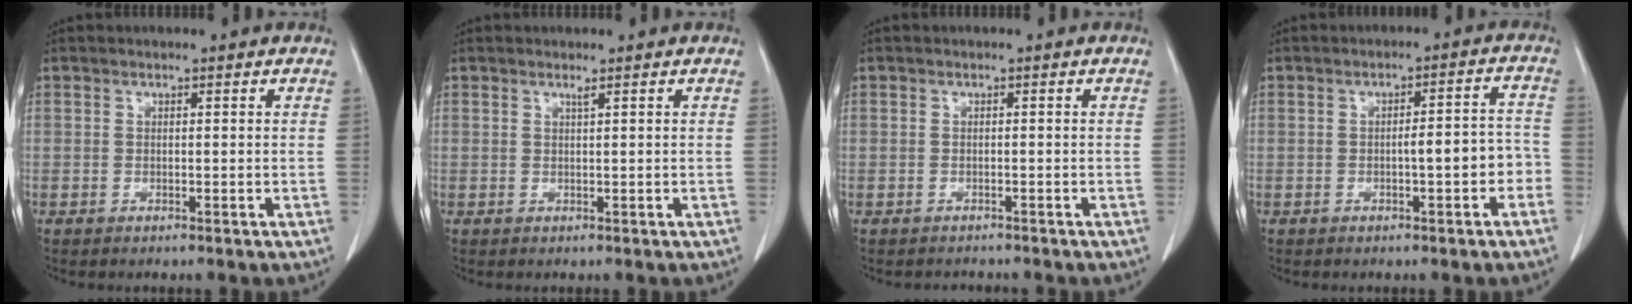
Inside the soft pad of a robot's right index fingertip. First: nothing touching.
{"total": 0.5, "force": [0.4, -0.2, 0.4], "torque": [-0.015, -0.006, 0.012]}
{"total": 1.5, "force": [-1.3, 0.7, -0.3], "torque": [-0.001, -0.002, -0.020]}
{"total": 5.0, "force": [-1.7, 1.2, 4.5], "torque": [-0.060, 0.025, -0.020]}